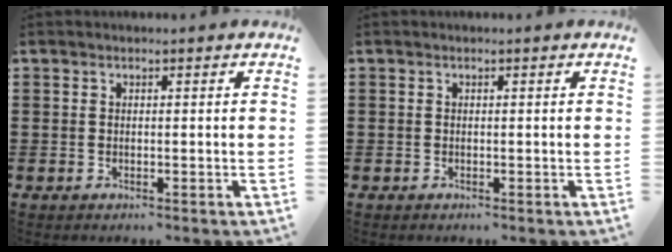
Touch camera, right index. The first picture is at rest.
{"total": 0.0}